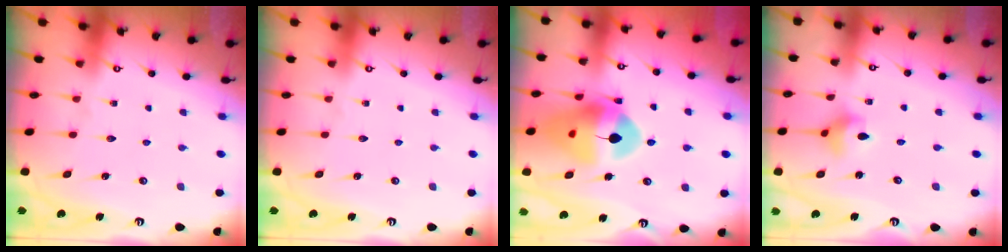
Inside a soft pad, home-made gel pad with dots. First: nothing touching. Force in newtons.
{"total": 0.0}
{"total": 16.0, "press": 15.9, "slide": 1.5}
{"total": 3.8, "press": 3.7, "slide": 0.6}